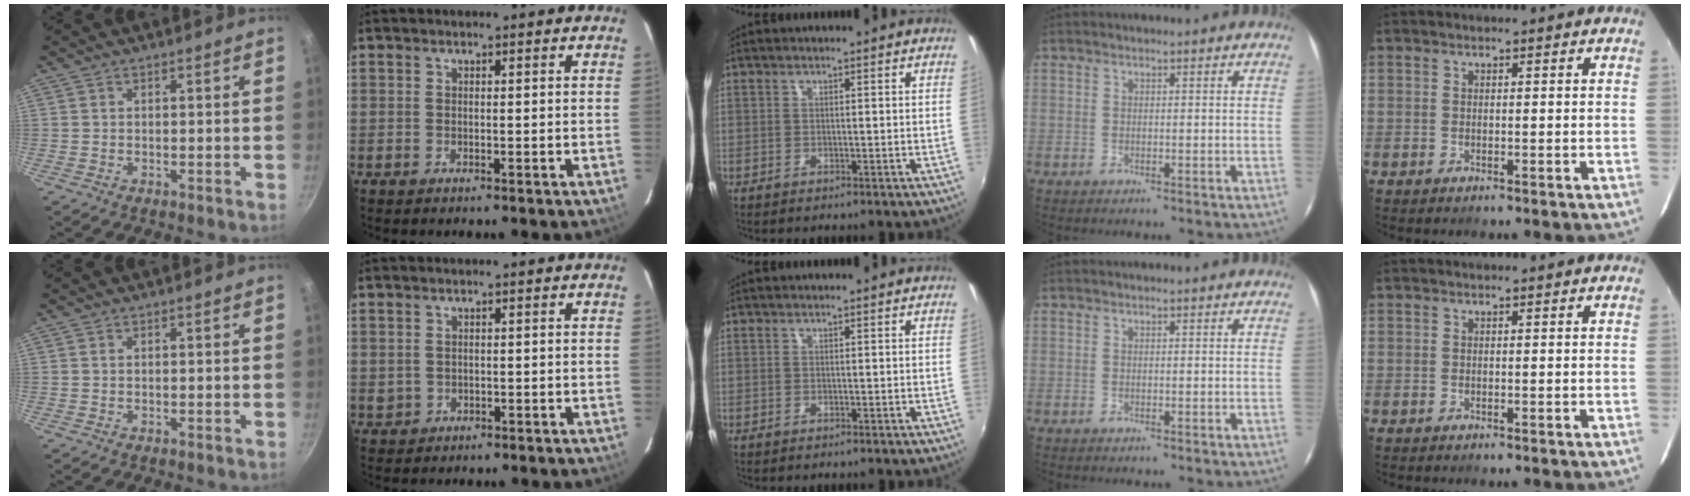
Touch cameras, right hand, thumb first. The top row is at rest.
{"index": {"total": 2.1, "force": [0.4, 1.9, 0.7], "torque": [-0.017, 0.006, 0.018]}}